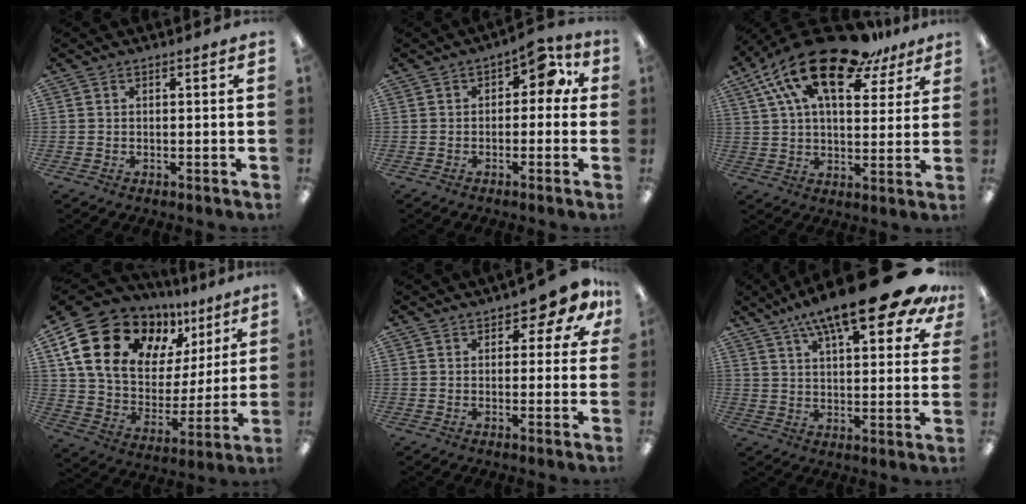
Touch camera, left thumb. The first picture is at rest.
{"total": 6.2, "force": [1.8, 3.9, 4.4], "torque": [-0.058, -0.006, 0.026]}
{"total": 20.6, "force": [13.2, 8.7, 13.2], "torque": [-0.252, -0.073, 0.227]}
{"total": 20.3, "force": [11.1, 13.4, 10.5], "torque": [-0.186, -0.056, 0.210]}
{"total": 5.5, "force": [3.5, 2.6, 3.3], "torque": [-0.040, -0.014, 0.059]}
{"total": 19.6, "force": [13.3, 5.1, 13.5], "torque": [-0.213, -0.076, 0.214]}